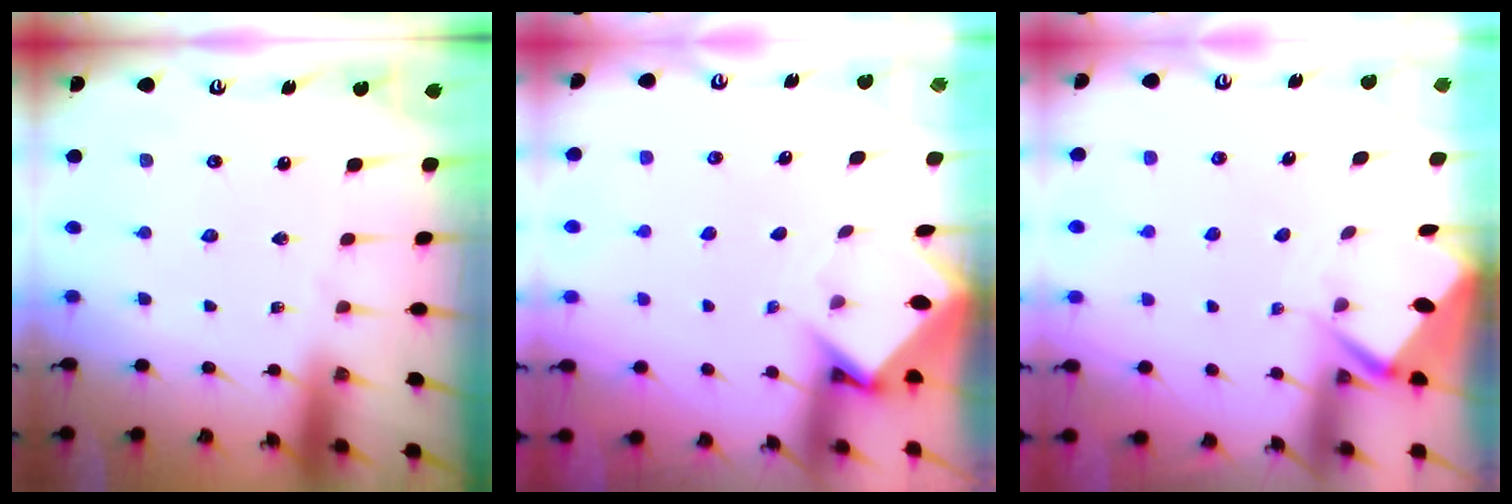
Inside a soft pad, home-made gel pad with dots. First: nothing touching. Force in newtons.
{"total": 3.9, "press": 3.9, "slide": 0.3}
{"total": 3.7, "press": 3.7, "slide": 0.4}